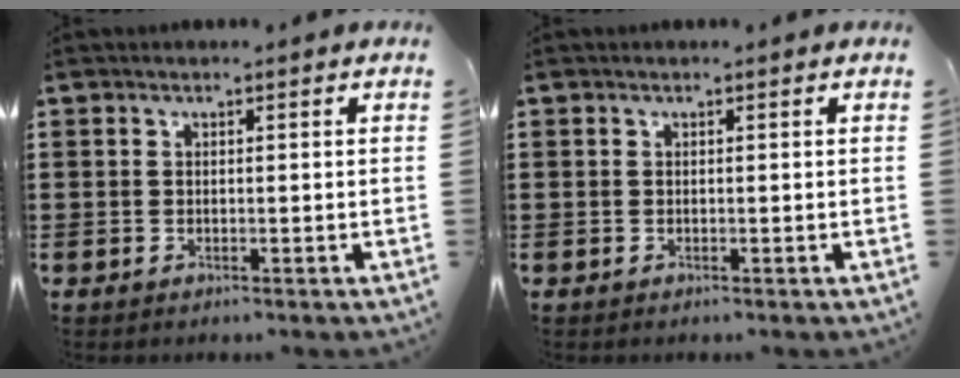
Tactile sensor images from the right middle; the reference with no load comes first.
{"total": 0.0}